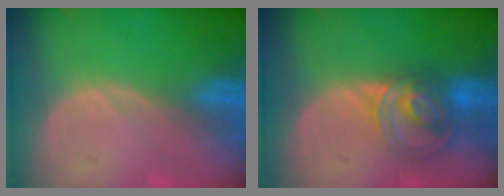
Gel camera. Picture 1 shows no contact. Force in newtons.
{"total": 7.2, "press": 6.3, "slide": 3.5}